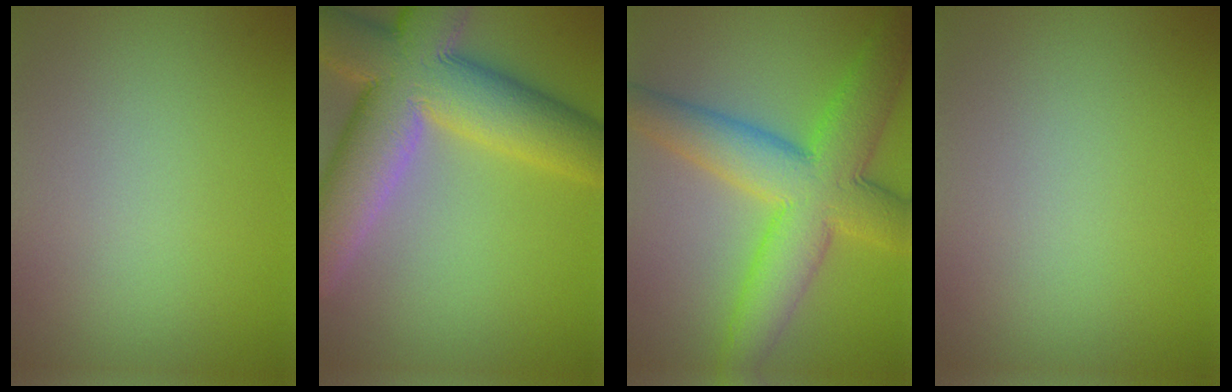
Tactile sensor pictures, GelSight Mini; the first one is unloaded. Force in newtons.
{"total": 13.3, "press": 13.3, "slide": 1.1}
{"total": 9.7, "press": 9.7, "slide": 0.2}
{"total": 0.0}